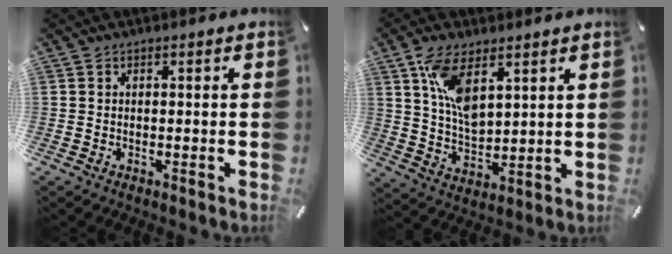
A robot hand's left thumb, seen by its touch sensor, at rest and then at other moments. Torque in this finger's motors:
{"motor_torque": [1.98, 1.97, 1.33, -1.36, 0.15]}